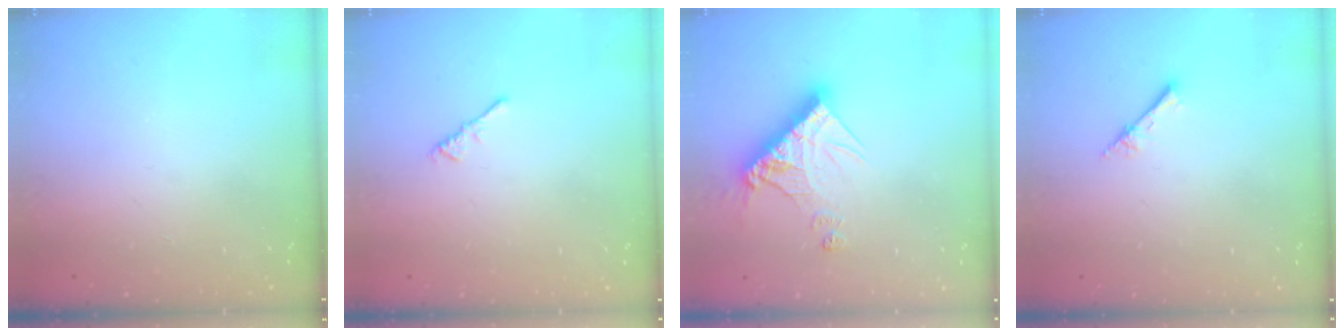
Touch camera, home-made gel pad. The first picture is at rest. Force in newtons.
{"total": 1.1, "press": 1.0, "slide": 0.4}
{"total": 13.9, "press": 13.8, "slide": 1.5}
{"total": 2.6, "press": 2.6, "slide": 0.3}